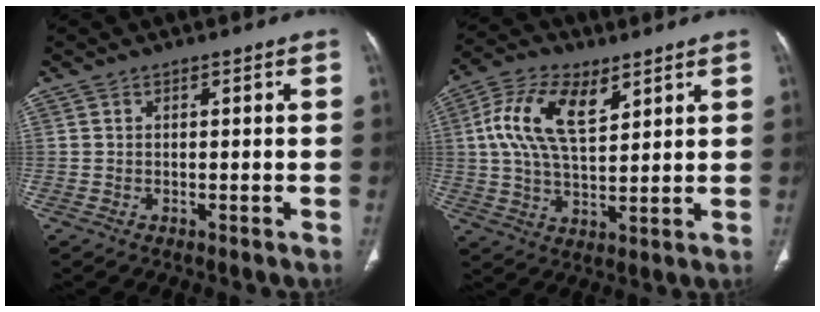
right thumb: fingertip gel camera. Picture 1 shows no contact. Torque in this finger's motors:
{"motor_torque": [0.15, 0.29, 0.61, -0.09, 0.18]}